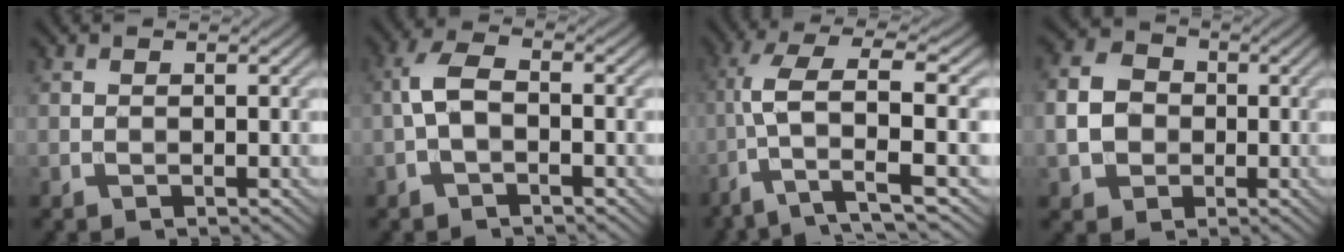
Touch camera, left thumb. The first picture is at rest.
{"total": 4.2, "force": [-0.9, 2.0, 3.6], "torque": [-0.084, 0.011, -0.027]}
{"total": 8.6, "force": [-1.7, 2.2, 8.1], "torque": [-0.159, 0.017, -0.043]}
{"total": 5.9, "force": [-0.8, 5.1, 2.9], "torque": [-0.075, -0.001, -0.024]}